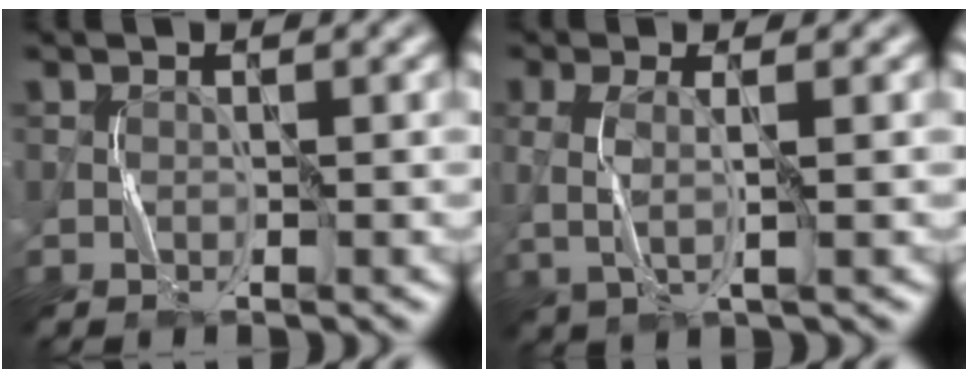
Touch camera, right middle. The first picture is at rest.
{"total": 2.8, "force": [0.1, 0.8, 2.7], "torque": [-0.064, -0.002, 0.003]}